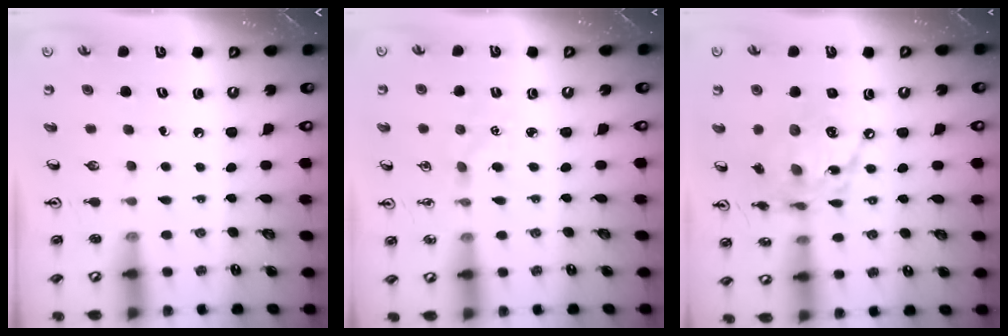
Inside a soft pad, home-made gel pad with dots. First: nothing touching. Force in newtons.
{"total": 4.2, "press": 4.1, "slide": 0.5}
{"total": 13.3, "press": 13.3, "slide": 1.2}